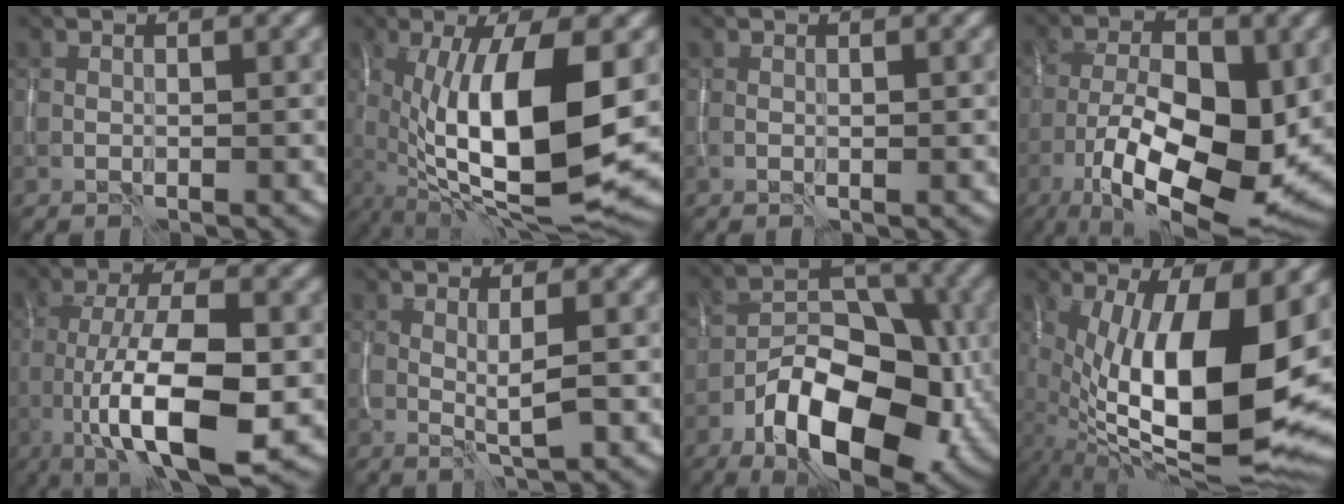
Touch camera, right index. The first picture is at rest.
{"total": 14.1, "force": [-0.6, 4.6, 13.3], "torque": [-0.227, -0.011, -0.009]}
{"total": 0.0}
{"total": 13.8, "force": [-4.6, 5.9, 11.6], "torque": [-0.195, -0.010, -0.079]}
{"total": 11.1, "force": [-2.7, 3.6, 10.2], "torque": [-0.173, -0.006, -0.046]}
{"total": 2.1, "force": [0.1, 0.3, 2.1], "torque": [-0.037, -0.010, 0.006]}
{"total": 11.9, "force": [-5.5, 6.1, 8.6], "torque": [-0.141, -0.008, -0.093]}
{"total": 16.4, "force": [-0.5, 6.3, 15.1], "torque": [-0.245, -0.010, 0.001]}